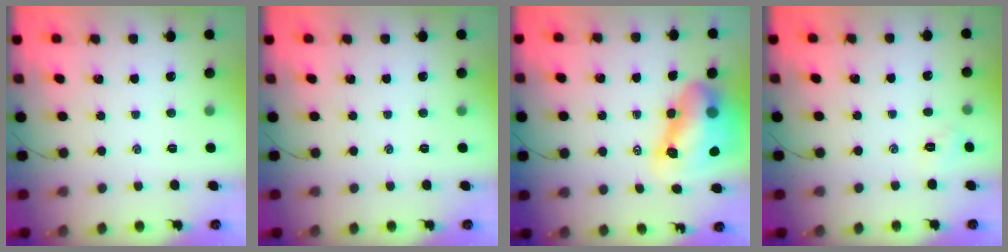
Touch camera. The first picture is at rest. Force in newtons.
{"total": 0.0}
{"total": 12.9, "press": 12.3, "slide": 4.0}
{"total": 2.5, "press": 2.4, "slide": 0.7}